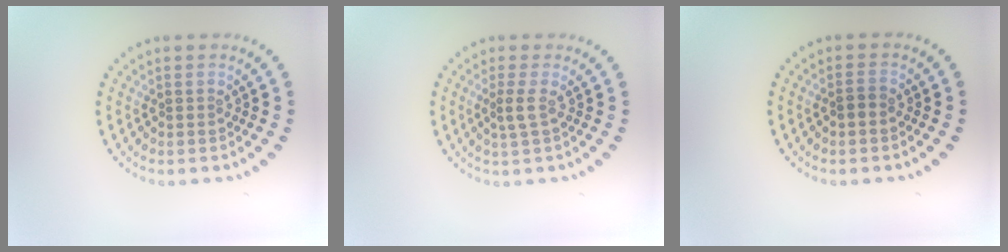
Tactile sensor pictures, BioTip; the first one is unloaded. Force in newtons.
{"total": 1.4, "press": 1.0, "slide": 0.9}
{"total": 0.8, "press": 0.8, "slide": 0.3}